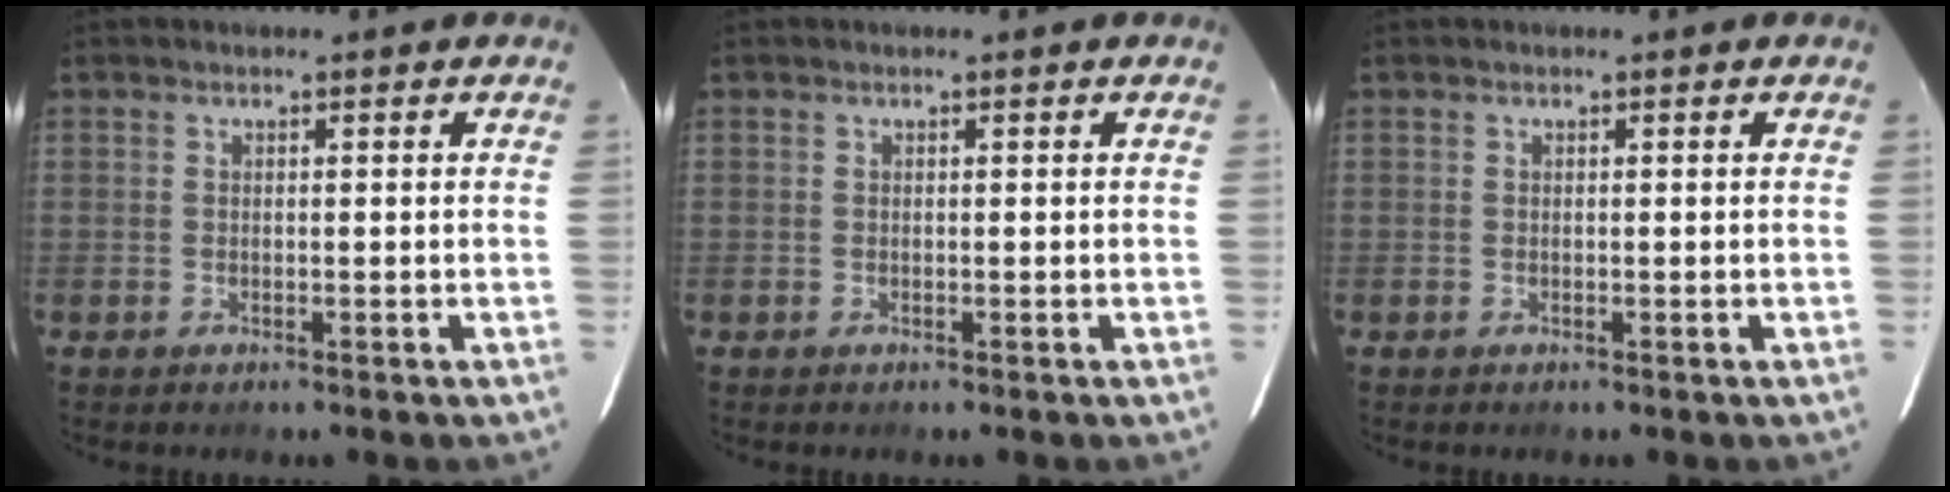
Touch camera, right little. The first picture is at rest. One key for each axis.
{"total": 0.0}
{"total": 0.0}